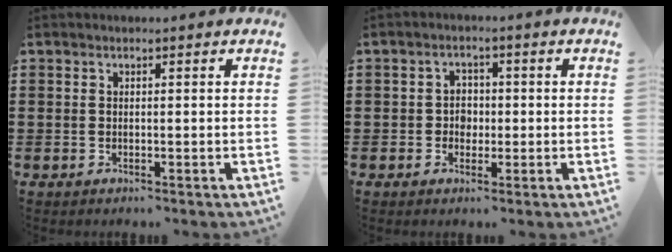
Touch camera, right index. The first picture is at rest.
{"total": 2.5, "force": [-0.3, 2.2, 1.0], "torque": [-0.027, 0.009, -0.011]}